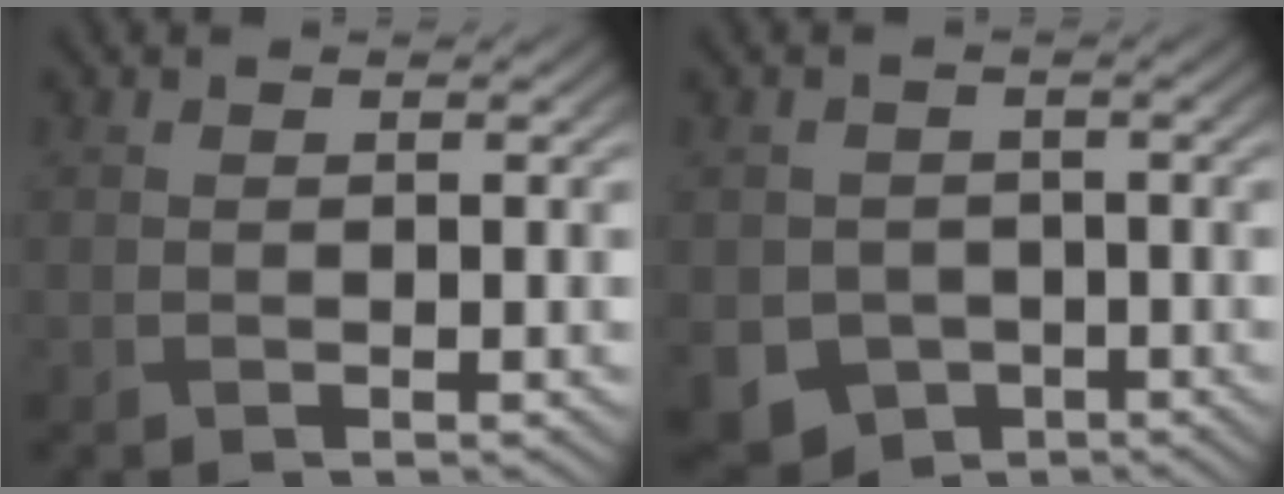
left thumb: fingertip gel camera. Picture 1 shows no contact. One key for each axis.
{"total": 6.9, "fx": -2.9, "fy": 5.8, "fz": 2.4, "tx": -0.056, "ty": -0.021, "tz": -0.053}